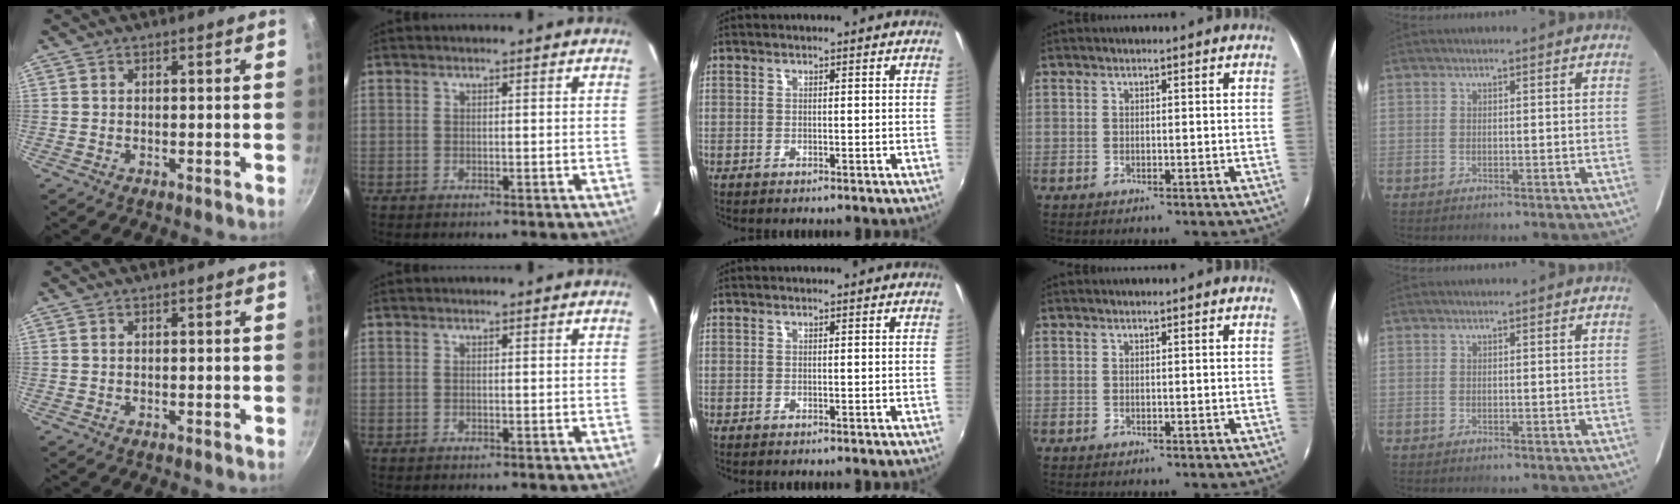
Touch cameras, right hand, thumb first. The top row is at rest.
{}